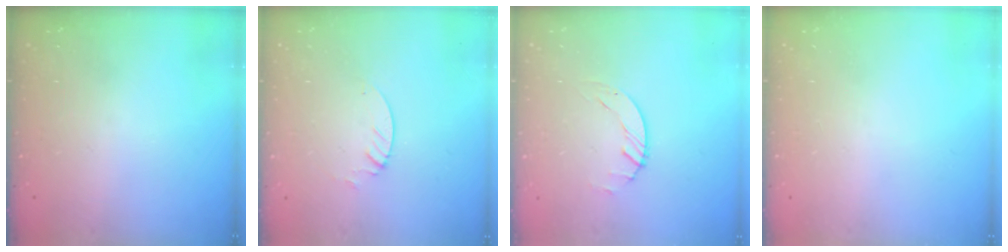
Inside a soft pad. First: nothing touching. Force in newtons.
{"total": 1.3, "press": 1.3, "slide": 0.1}
{"total": 0.8, "press": 0.8, "slide": 0.2}
{"total": 0.0}